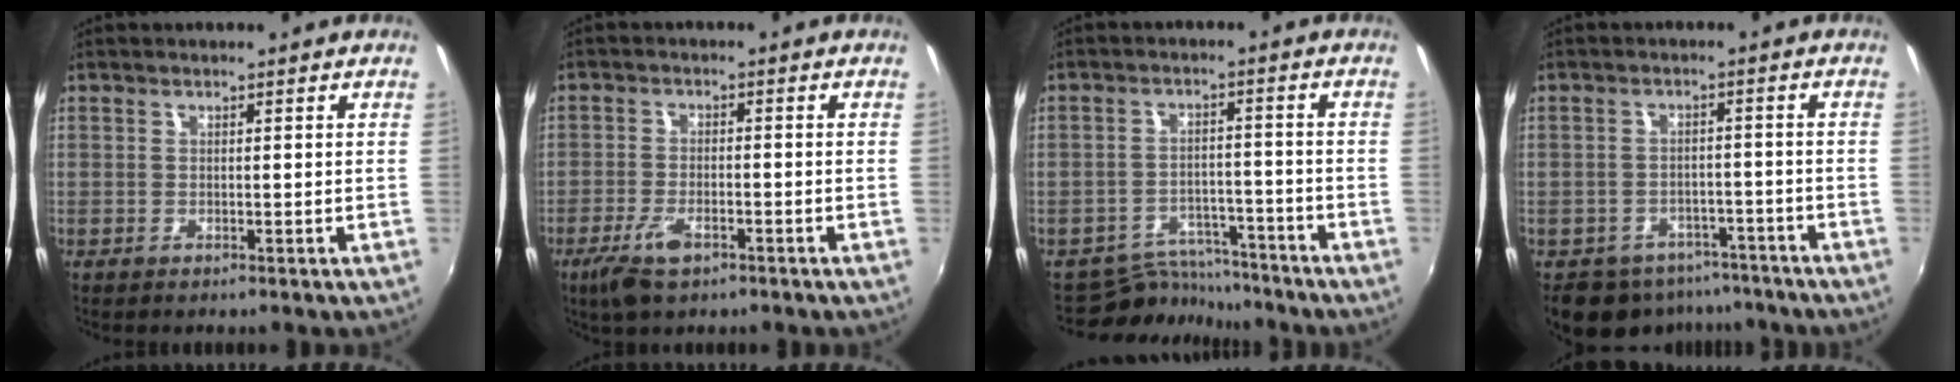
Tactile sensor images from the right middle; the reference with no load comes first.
{"total": 6.2, "force": [-3.8, 2.4, 4.2], "torque": [-0.106, -0.013, -0.071]}
{"total": 7.3, "force": [-6.9, 2.3, -0.3], "torque": [-0.008, 0.012, -0.110]}
{"total": 10.2, "force": [-7.4, 6.3, 2.9], "torque": [-0.067, 0.010, -0.089]}